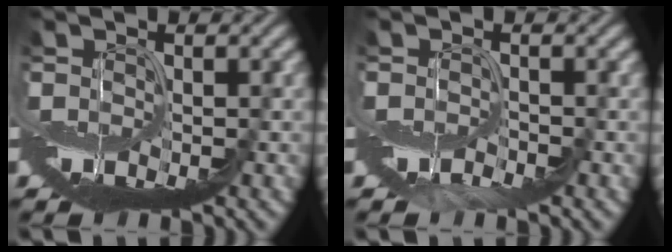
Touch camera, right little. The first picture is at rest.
{"total": 0.9, "force": [-0.6, -0.2, -0.6], "torque": [0.007, -0.002, -0.012]}